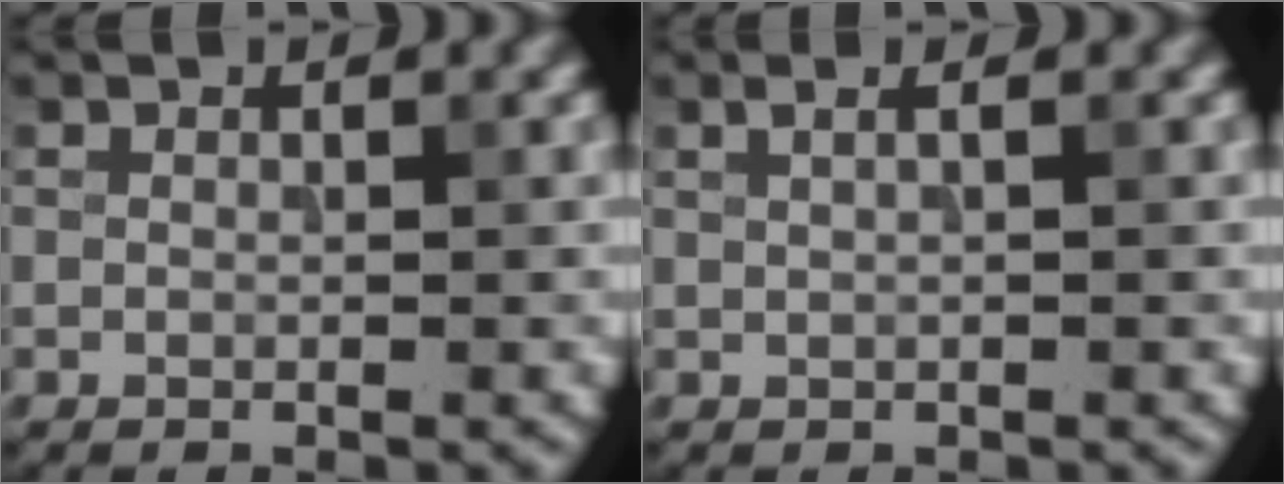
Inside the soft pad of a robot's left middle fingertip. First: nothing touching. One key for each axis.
{"total": 2.5, "fx": 1.1, "fy": 1.3, "fz": 1.9, "tx": -0.012, "ty": 0.010, "tz": -0.008}